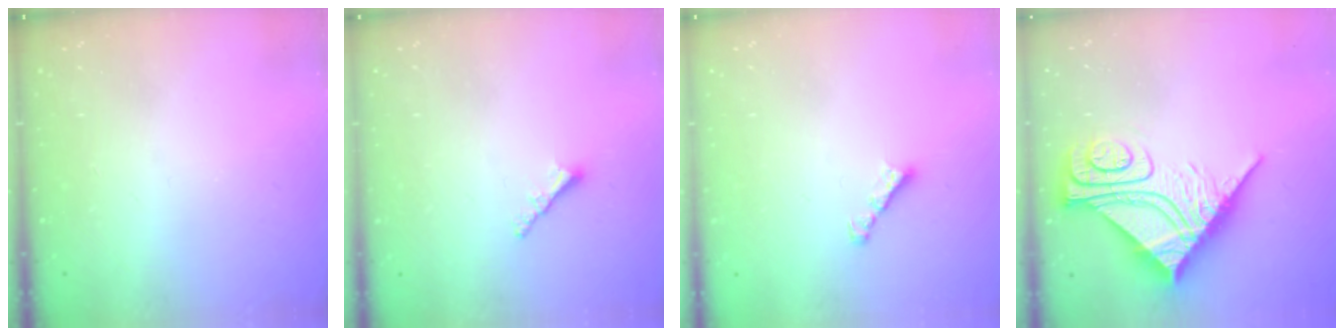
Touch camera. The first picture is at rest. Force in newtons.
{"total": 2.1, "press": 2.0, "slide": 0.5}
{"total": 1.7, "press": 1.6, "slide": 0.5}
{"total": 14.7, "press": 14.7, "slide": 1.2}